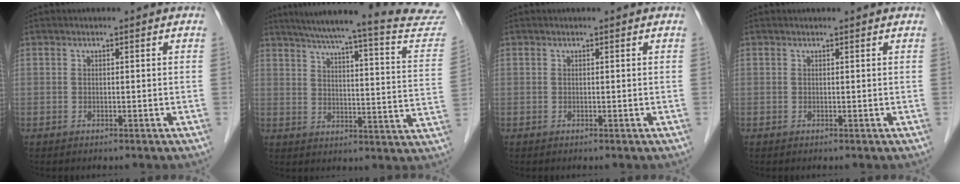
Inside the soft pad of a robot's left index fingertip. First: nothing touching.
{"total": 26.2, "force": [24.0, 0.9, 10.6], "torque": [-0.151, -0.071, 0.285]}
{"total": 0.0}
{"total": 1.0, "force": [1.0, 0.3, 0.2], "torque": [-0.012, 0.016, 0.010]}